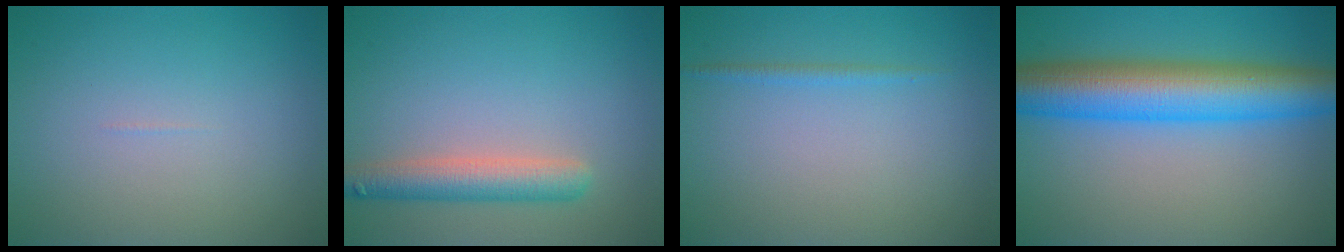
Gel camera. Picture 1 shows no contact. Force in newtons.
{"total": 3.9, "press": 3.9, "slide": 0.1}
{"total": 0.8, "press": 0.8, "slide": 0.1}
{"total": 9.6, "press": 9.6, "slide": 0.1}